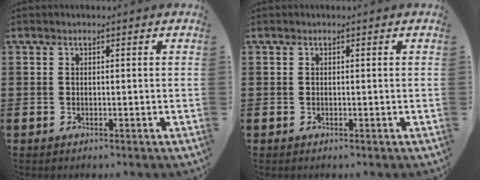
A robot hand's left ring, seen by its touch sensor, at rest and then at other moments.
{"total": 0.0}